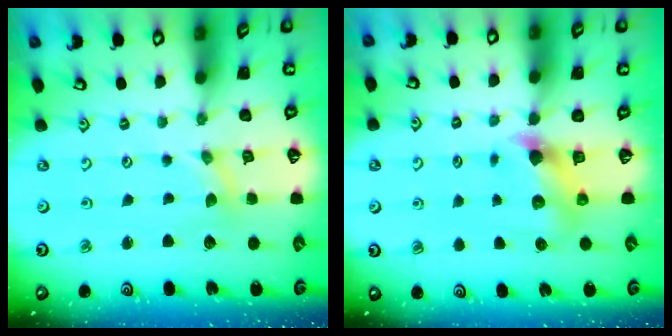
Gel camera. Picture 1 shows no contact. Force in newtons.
{"total": 7.2, "press": 7.2, "slide": 0.6}